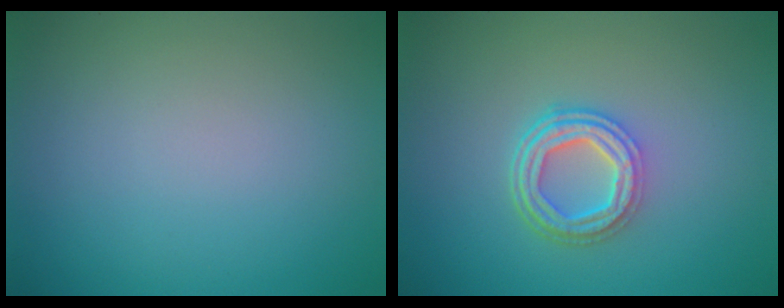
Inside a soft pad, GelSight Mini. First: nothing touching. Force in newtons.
{"total": 4.3, "press": 3.3, "slide": 2.6}